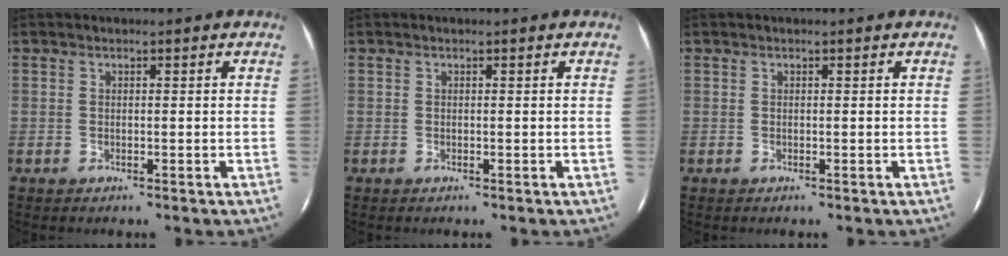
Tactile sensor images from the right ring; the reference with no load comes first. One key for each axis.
{"total": 0.0}
{"total": 0.0}